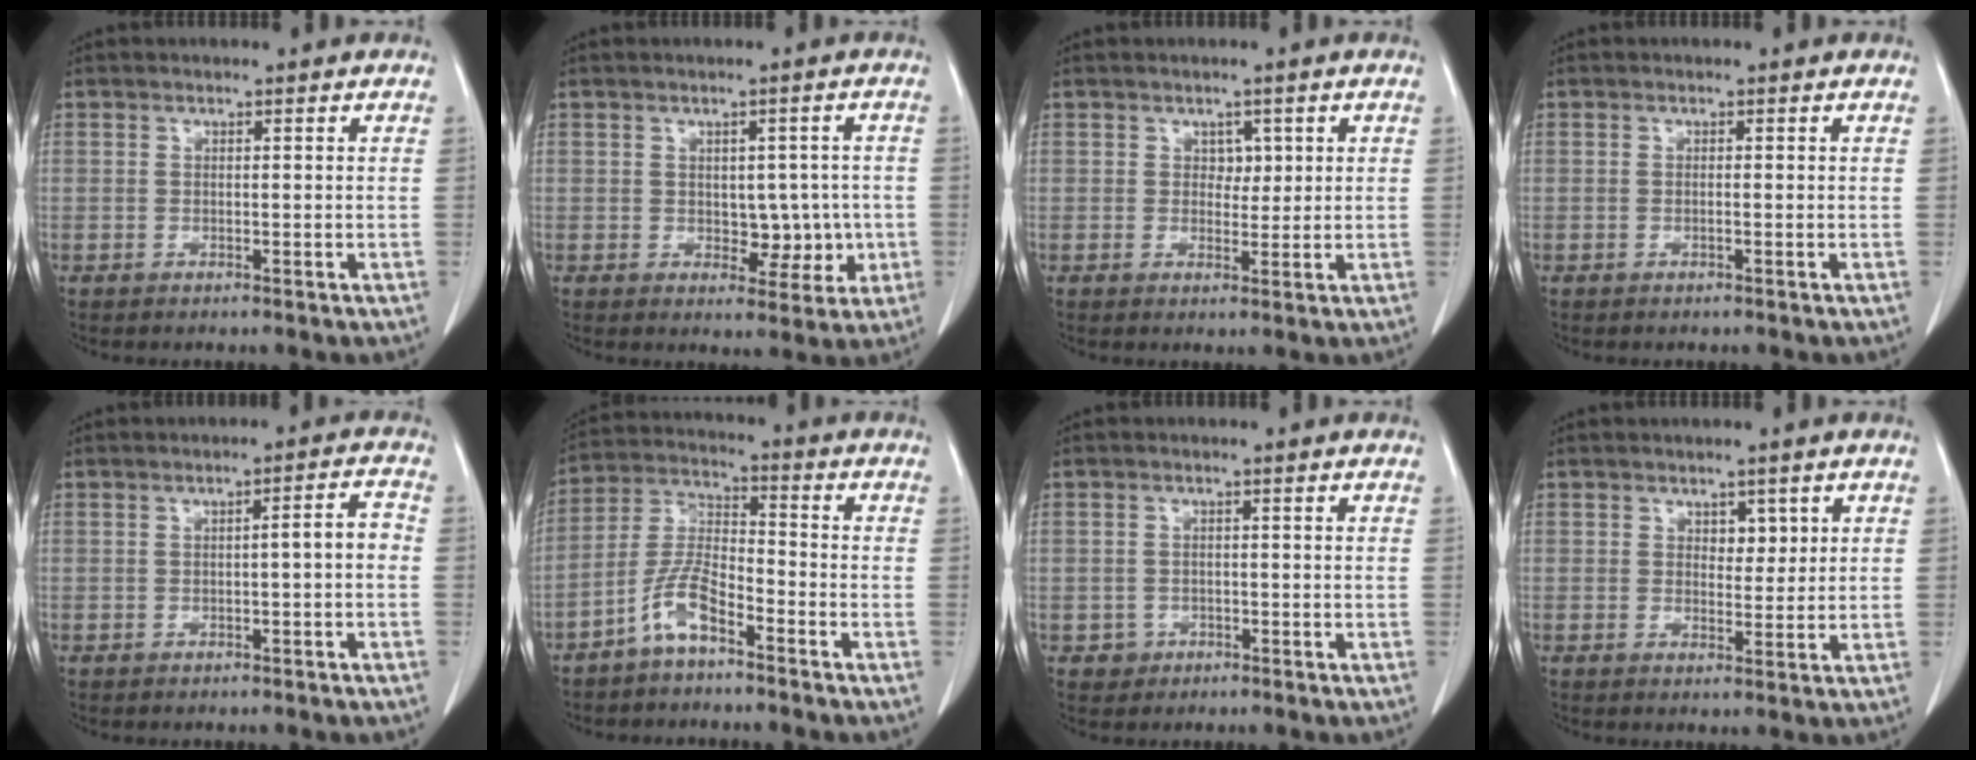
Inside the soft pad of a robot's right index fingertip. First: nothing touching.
{"total": 5.4, "force": [-0.5, 3.4, 4.1], "torque": [-0.043, 0.010, 0.003]}
{"total": 2.2, "force": [0.8, 1.6, 1.3], "torque": [-0.012, -0.001, 0.011]}
{"total": 0.0}
{"total": 3.2, "force": [-0.6, 0.3, 3.1], "torque": [-0.038, 0.010, -0.010]}
{"total": 7.4, "force": [-4.9, 2.1, 5.1], "torque": [-0.121, 0.008, -0.102]}
{"total": 2.3, "force": [-0.9, 2.1, 0.0], "torque": [0.007, 0.011, -0.013]}
{"total": 2.6, "force": [1.2, 1.7, 1.6], "torque": [-0.016, -0.003, 0.018]}